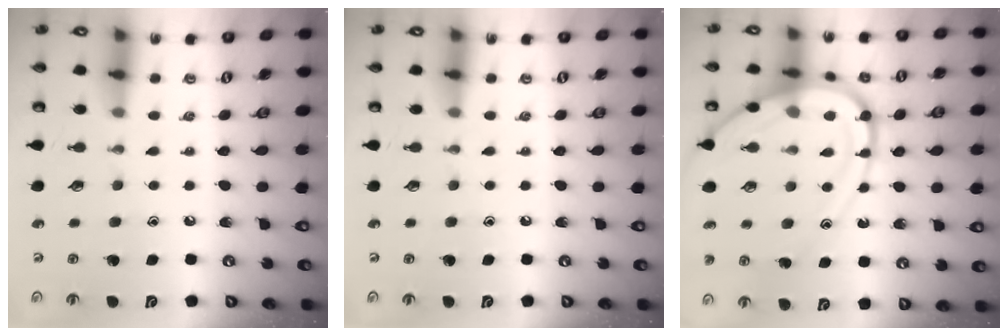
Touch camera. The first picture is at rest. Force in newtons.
{"total": 0.0}
{"total": 15.0, "press": 14.9, "slide": 1.6}